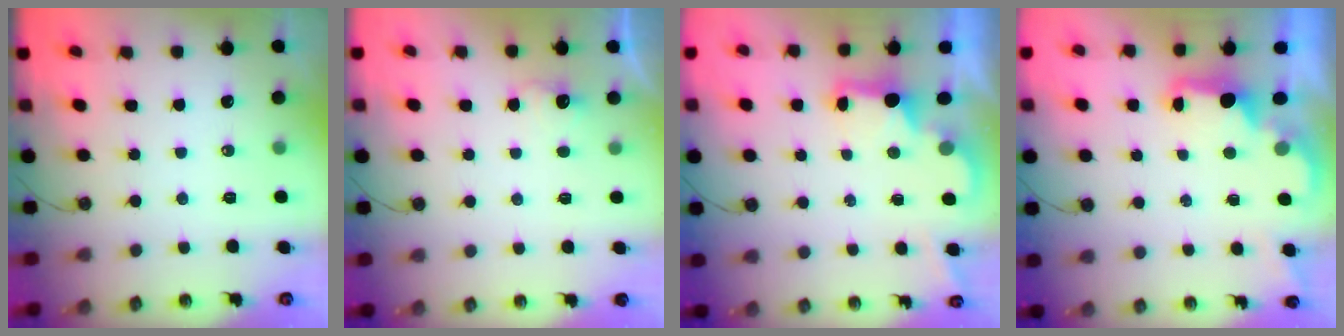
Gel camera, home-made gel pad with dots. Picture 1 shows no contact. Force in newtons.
{"total": 2.9, "press": 2.8, "slide": 0.9}
{"total": 2.1, "press": 2.1, "slide": 0.5}
{"total": 2.3, "press": 2.1, "slide": 0.7}